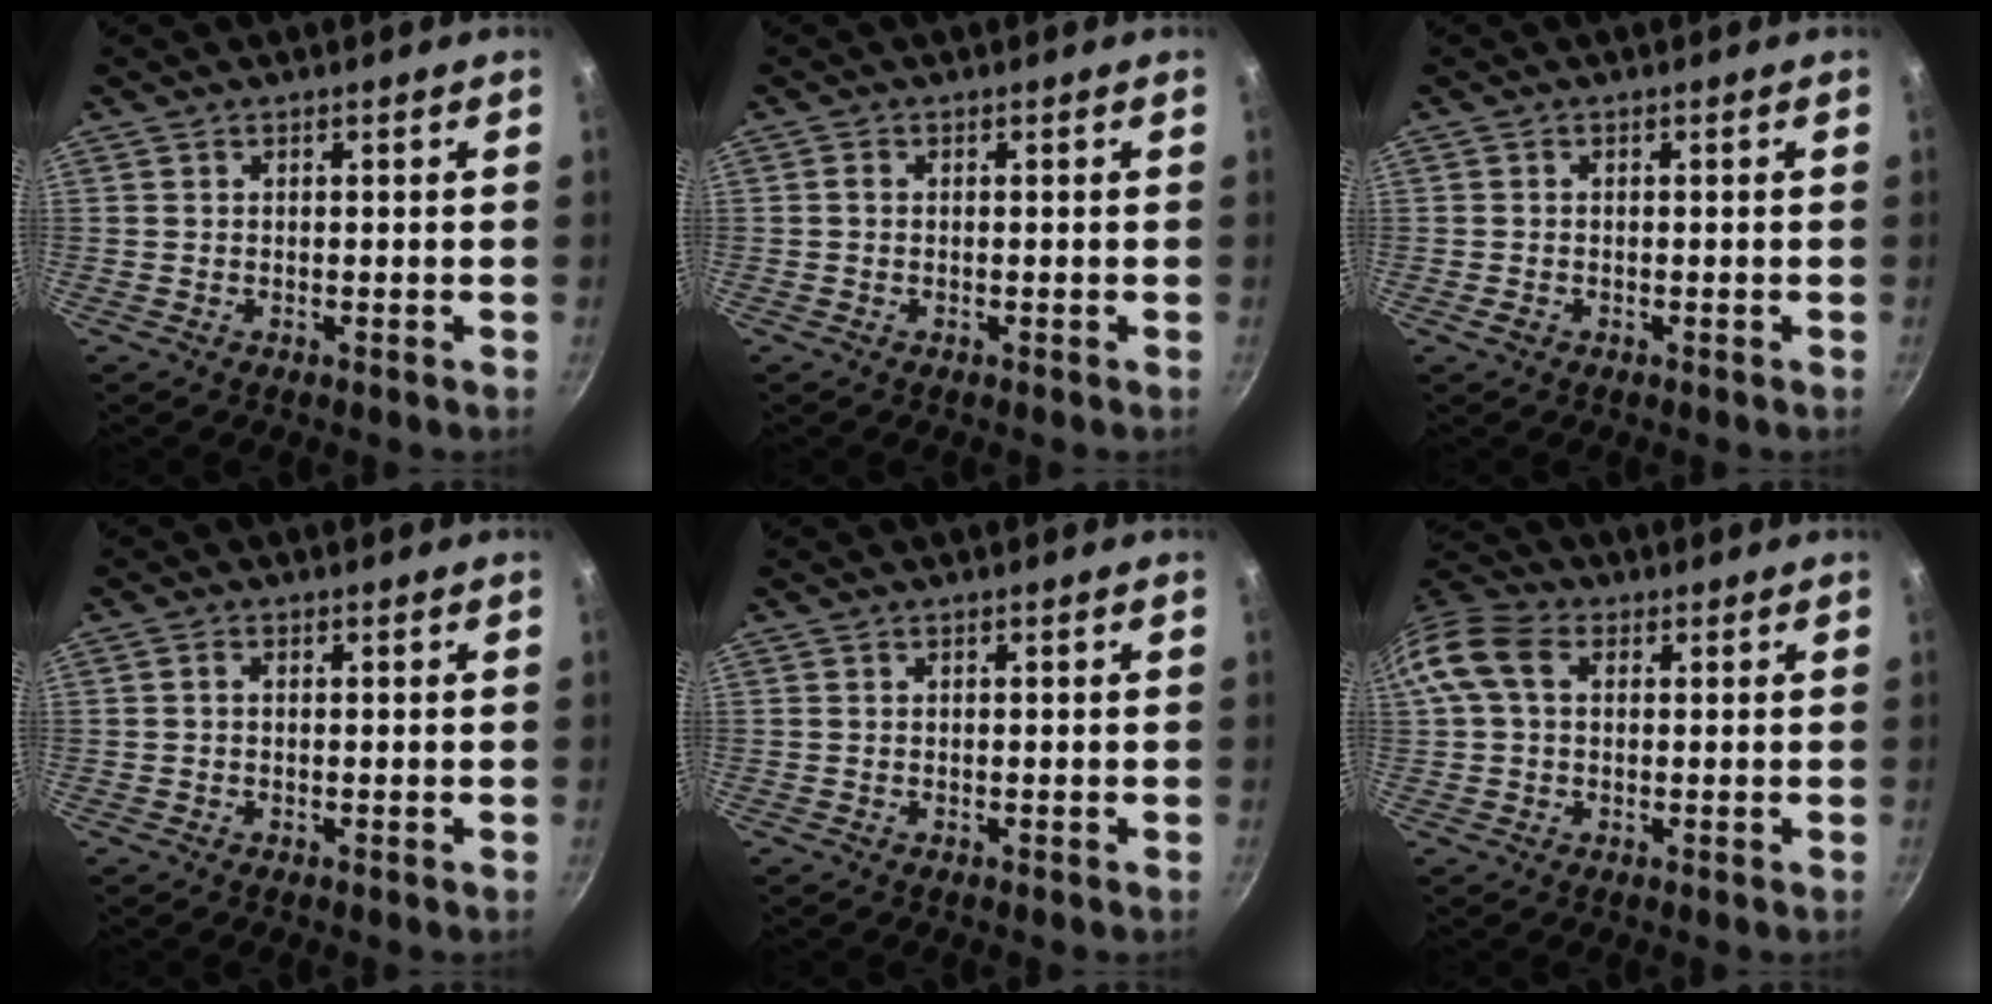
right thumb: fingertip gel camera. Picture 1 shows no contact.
{"total": 0.7, "force": [0.0, 0.4, 0.5], "torque": [-0.010, 0.004, -0.003]}
{"total": 1.3, "force": [-0.7, 1.0, 0.6], "torque": [-0.009, 0.000, -0.012]}
{"total": 1.0, "force": [0.1, 0.7, 0.7], "torque": [-0.013, 0.005, 0.000]}
{"total": 0.0}
{"total": 10.0, "force": [2.3, 6.8, 6.9], "torque": [-0.141, 0.024, 0.029]}